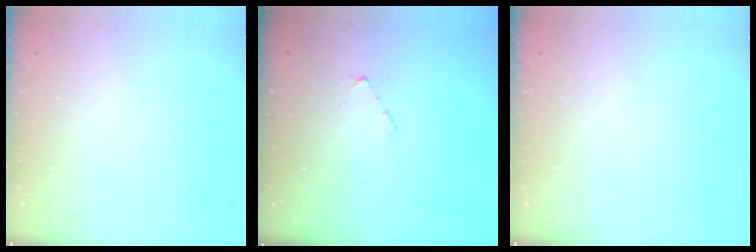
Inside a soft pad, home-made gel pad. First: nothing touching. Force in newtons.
{"total": 2.6, "press": 2.6, "slide": 0.2}
{"total": 0.0}